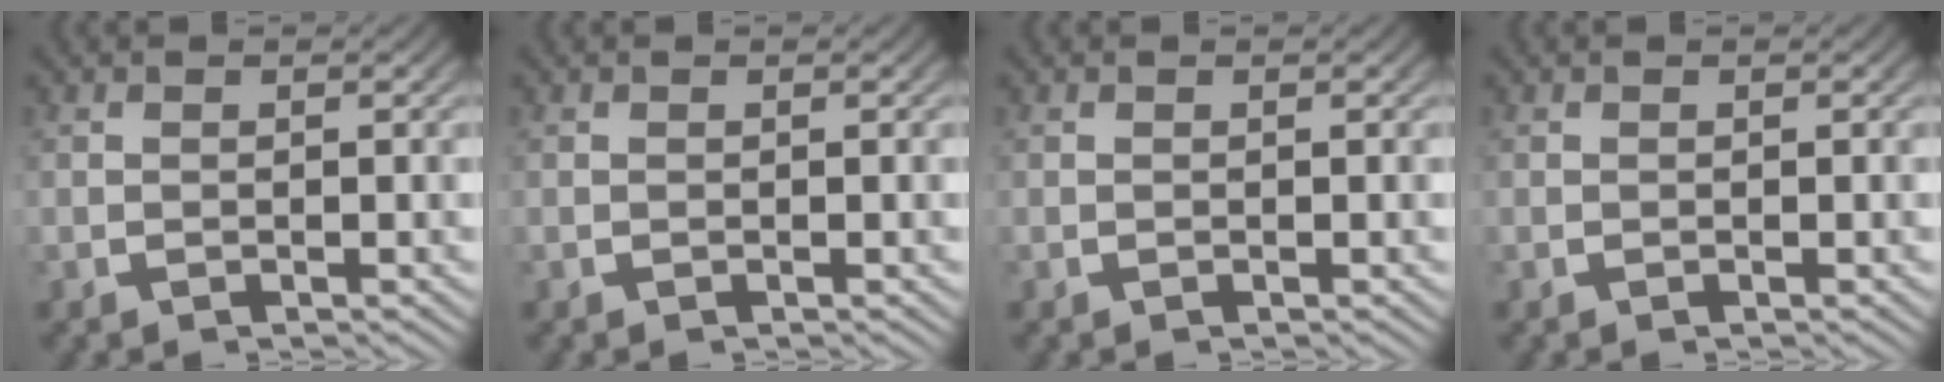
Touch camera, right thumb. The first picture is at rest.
{"total": 0.0}
{"total": 0.0}
{"total": 0.0}